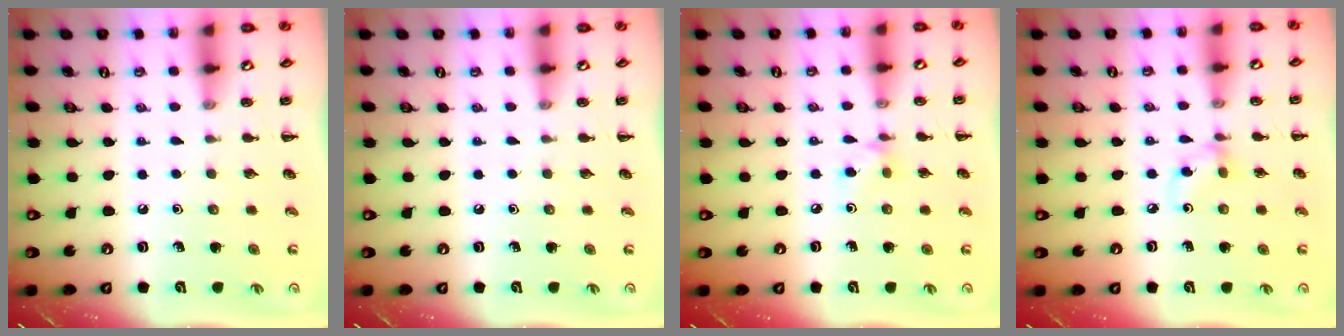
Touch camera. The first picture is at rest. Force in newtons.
{"total": 0.0}
{"total": 4.7, "press": 4.4, "slide": 1.7}
{"total": 4.6, "press": 4.5, "slide": 0.5}